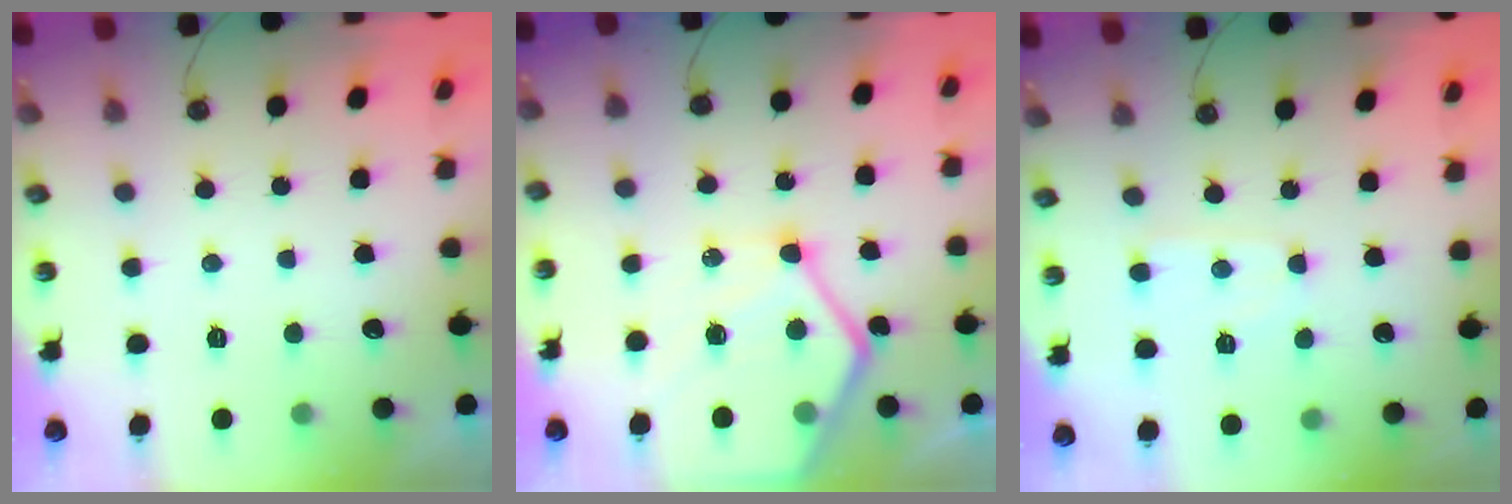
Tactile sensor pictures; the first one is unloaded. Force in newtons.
{"total": 16.0, "press": 16.0, "slide": 1.6}
{"total": 6.6, "press": 6.6, "slide": 0.7}